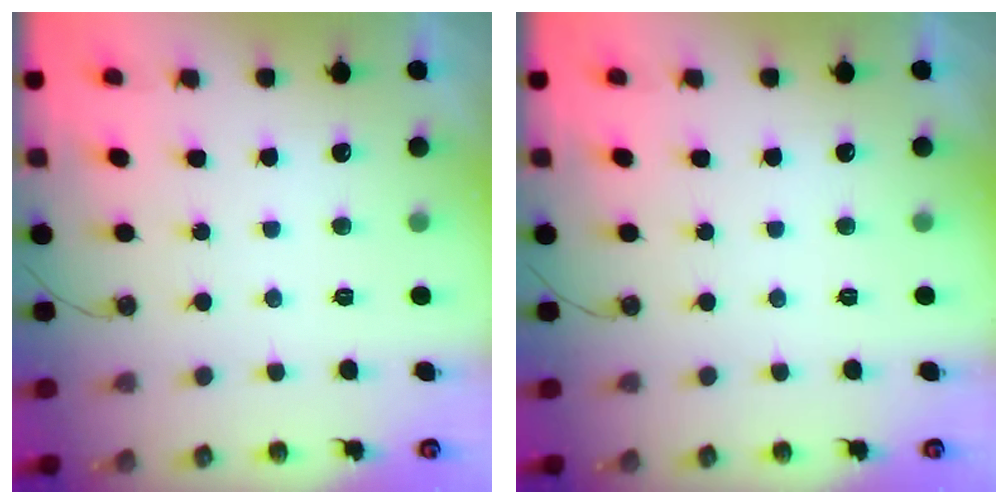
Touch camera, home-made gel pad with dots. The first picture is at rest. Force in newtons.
{"total": 0.0}